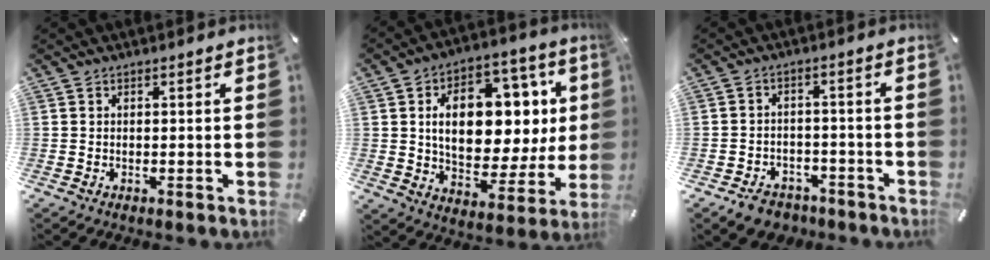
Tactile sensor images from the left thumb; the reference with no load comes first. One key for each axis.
{"total": 18.4, "fx": 4.4, "fy": 12.1, "fz": 13.2, "tx": -0.193, "ty": -0.021, "tz": 0.079}
{"total": 5.2, "fx": -3.8, "fy": 3.3, "fz": 1.2, "tx": -0.019, "ty": 0.026, "tz": -0.069}